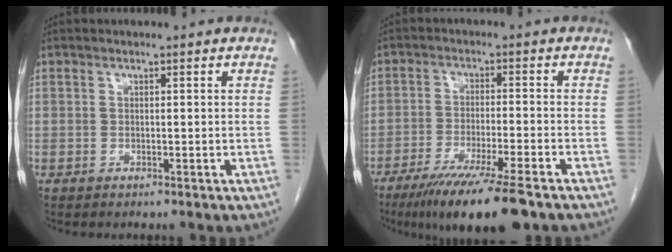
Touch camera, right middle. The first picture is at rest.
{"total": 12.6, "force": [-9.1, 0.2, 8.7], "torque": [-0.141, -0.035, -0.146]}